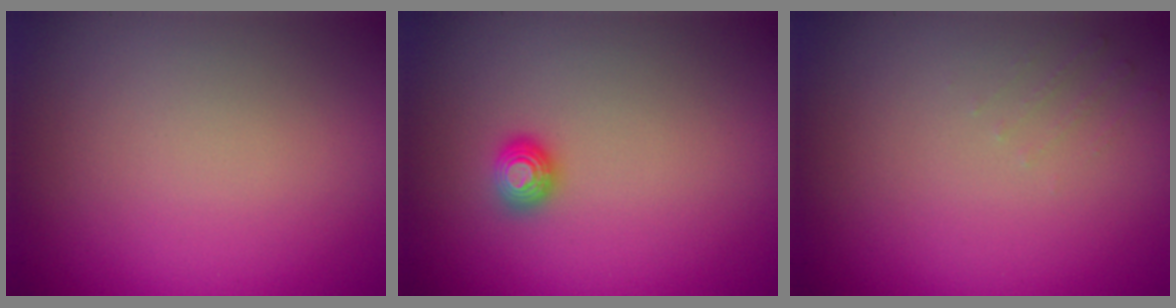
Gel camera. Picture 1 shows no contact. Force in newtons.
{"total": 1.2, "press": 1.1, "slide": 0.4}
{"total": 0.8, "press": 0.8, "slide": 0.2}